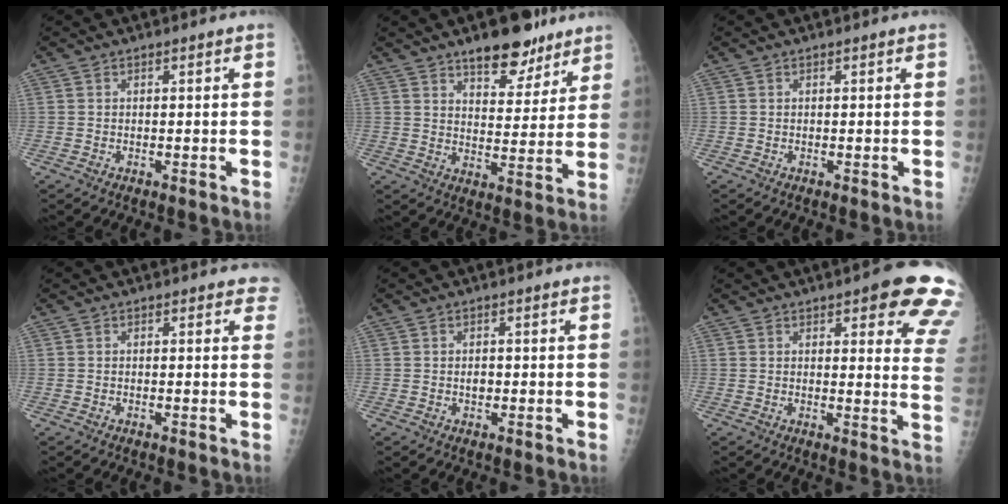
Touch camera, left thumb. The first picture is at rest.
{"total": 11.6, "force": [8.4, 5.0, 6.4], "torque": [-0.050, -0.051, 0.124]}
{"total": 0.0}
{"total": 1.7, "force": [1.3, 0.9, 0.4], "torque": [0.017, -0.004, 0.000]}
{"total": 1.3, "force": [-0.1, 0.9, 0.9], "torque": [-0.009, 0.002, -0.001]}
{"total": 14.7, "force": [8.4, 4.4, 11.3], "torque": [-0.097, -0.036, 0.084]}